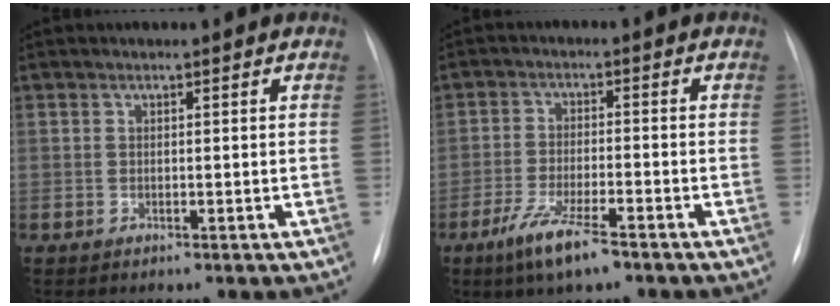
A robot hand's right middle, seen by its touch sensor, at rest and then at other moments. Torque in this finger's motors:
{"motor_torque": [1.13, -1.01, 0.63, 0.09]}